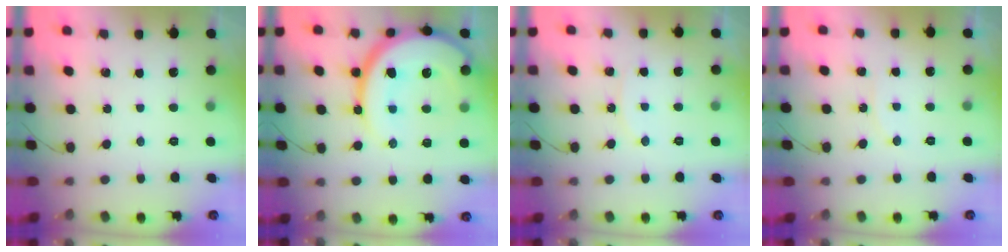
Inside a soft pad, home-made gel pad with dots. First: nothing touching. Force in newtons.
{"total": 21.8, "press": 21.7, "slide": 2.0}
{"total": 5.6, "press": 5.6, "slide": 0.5}
{"total": 3.5, "press": 3.5, "slide": 0.5}